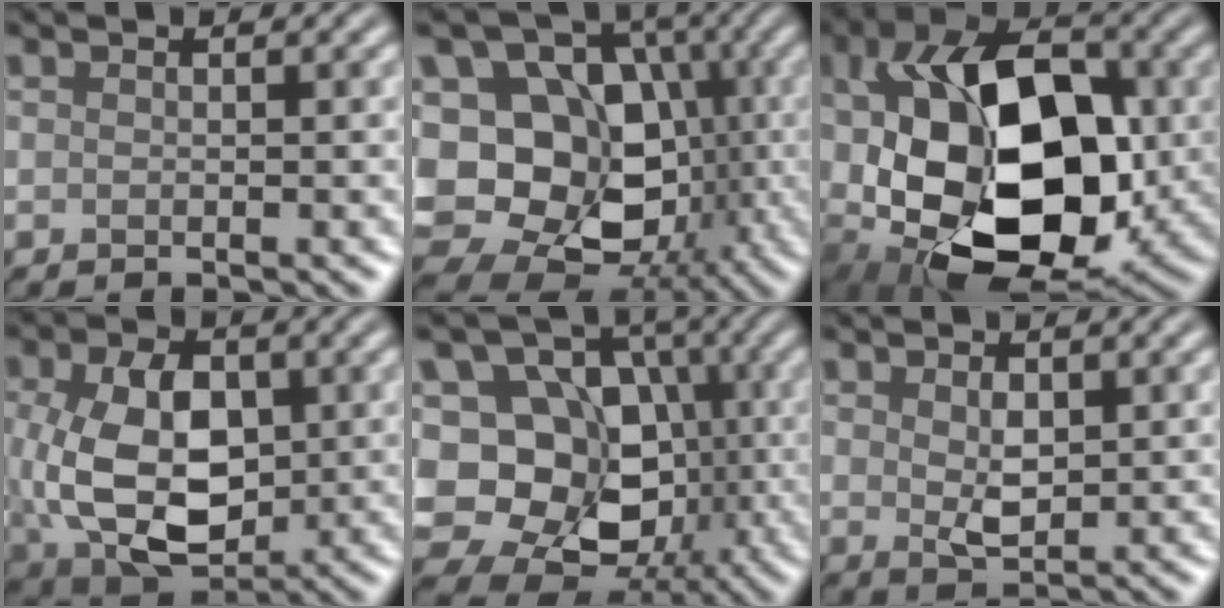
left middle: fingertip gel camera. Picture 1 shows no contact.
{"total": 16.7, "force": [-1.8, 13.8, 9.2], "torque": [-0.147, -0.019, -0.029]}
{"total": 17.0, "force": [0.2, 11.1, 12.9], "torque": [-0.244, -0.017, 0.017]}
{"total": 10.8, "force": [0.1, 7.2, 8.0], "torque": [-0.173, -0.011, 0.016]}
{"total": 13.0, "force": [-1.0, 10.5, 7.5], "torque": [-0.124, 0.005, -0.021]}
{"total": 2.5, "force": [0.5, 1.4, 2.0], "torque": [-0.040, -0.001, 0.014]}